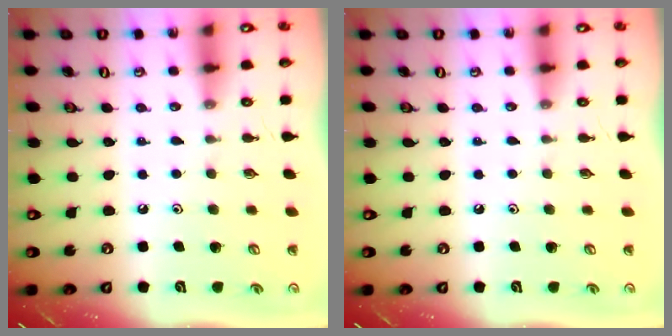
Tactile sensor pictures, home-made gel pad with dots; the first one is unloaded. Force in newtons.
{"total": 0.0}